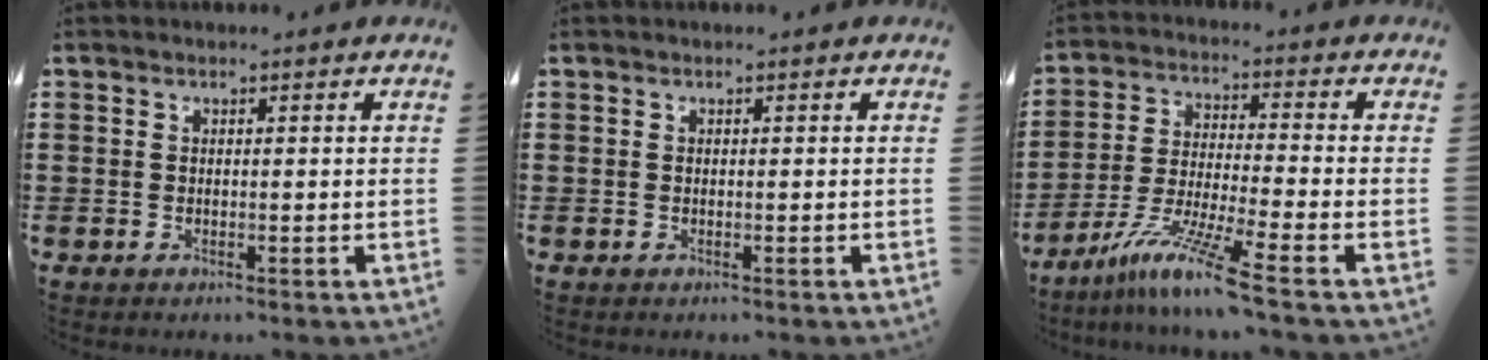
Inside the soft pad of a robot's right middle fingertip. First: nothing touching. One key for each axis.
{"total": 0.0}
{"total": 9.5, "fx": -7.2, "fy": -0.1, "fz": 6.3, "tx": -0.132, "ty": -0.012, "tz": -0.143}